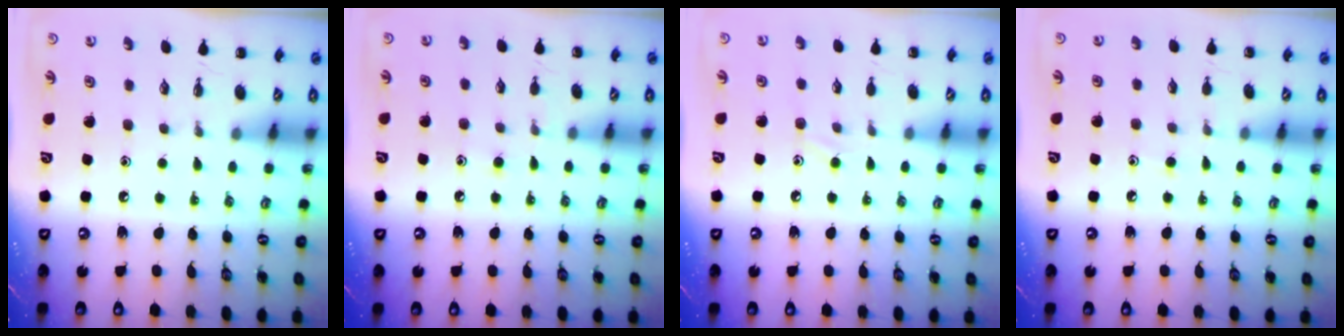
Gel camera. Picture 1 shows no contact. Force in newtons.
{"total": 6.0, "press": 5.6, "slide": 2.2}
{"total": 7.2, "press": 6.7, "slide": 2.7}
{"total": 6.5, "press": 6.1, "slide": 2.3}